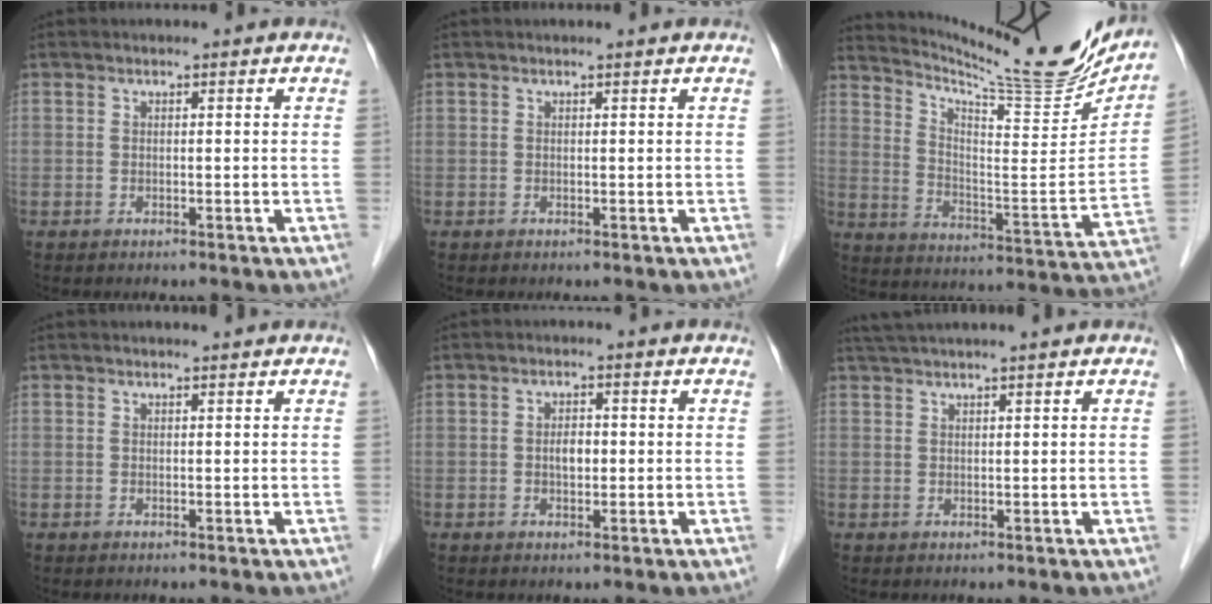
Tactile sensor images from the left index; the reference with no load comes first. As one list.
[{"total": 0.6, "force": [0.5, -0.1, 0.3], "torque": [-0.005, 0.003, 0.013]}, {"total": 20.6, "force": [19.2, 0.0, 7.5], "torque": [-0.130, -0.078, 0.277]}, {"total": 1.2, "force": [1.1, -0.2, 0.4], "torque": [-0.005, 0.007, 0.020]}, {"total": 2.2, "force": [-0.1, 1.2, 1.8], "torque": [-0.032, 0.004, -0.002]}, {"total": 4.9, "force": [4.1, -1.1, 2.5], "torque": [-0.035, 0.032, 0.074]}]